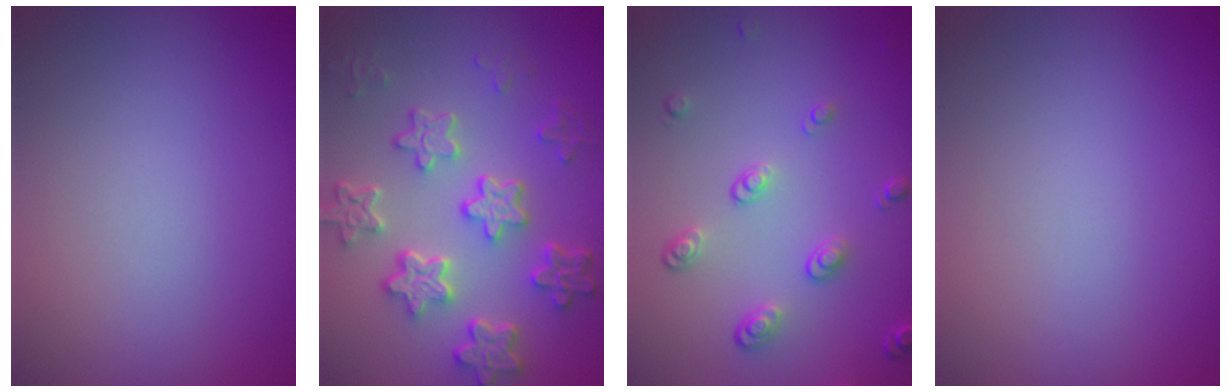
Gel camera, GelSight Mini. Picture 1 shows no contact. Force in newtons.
{"total": 6.2, "press": 4.9, "slide": 3.9}
{"total": 2.6, "press": 1.7, "slide": 2.0}
{"total": 0.0}